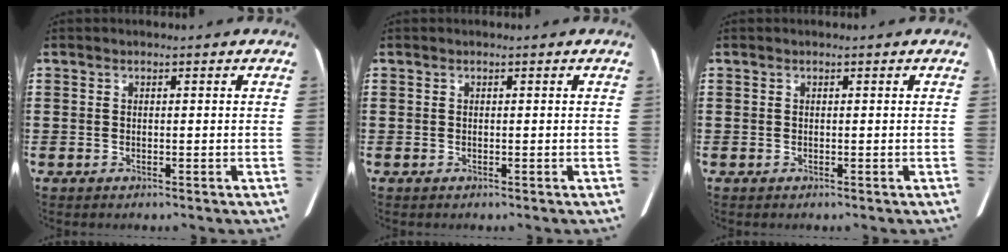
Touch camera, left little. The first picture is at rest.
{"total": 0.0}
{"total": 0.0}